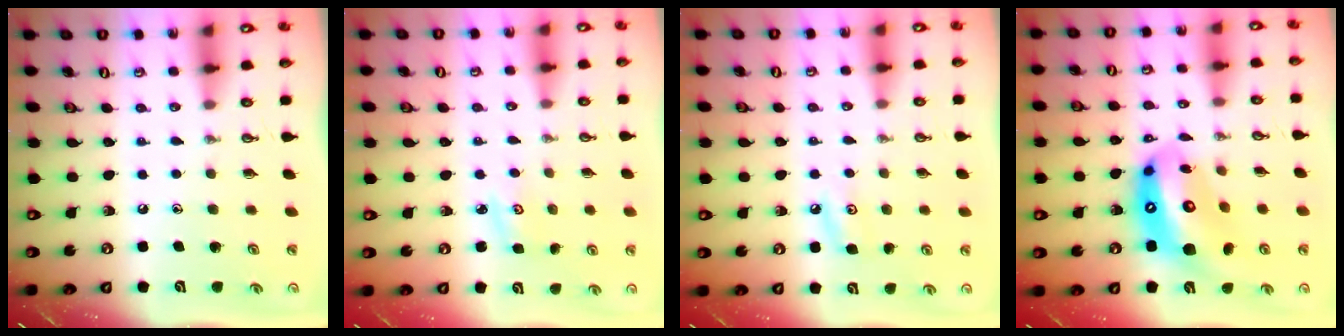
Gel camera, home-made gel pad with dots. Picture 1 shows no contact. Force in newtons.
{"total": 3.0, "press": 3.0, "slide": 0.4}
{"total": 5.1, "press": 5.1, "slide": 0.5}
{"total": 18.3, "press": 18.1, "slide": 2.8}